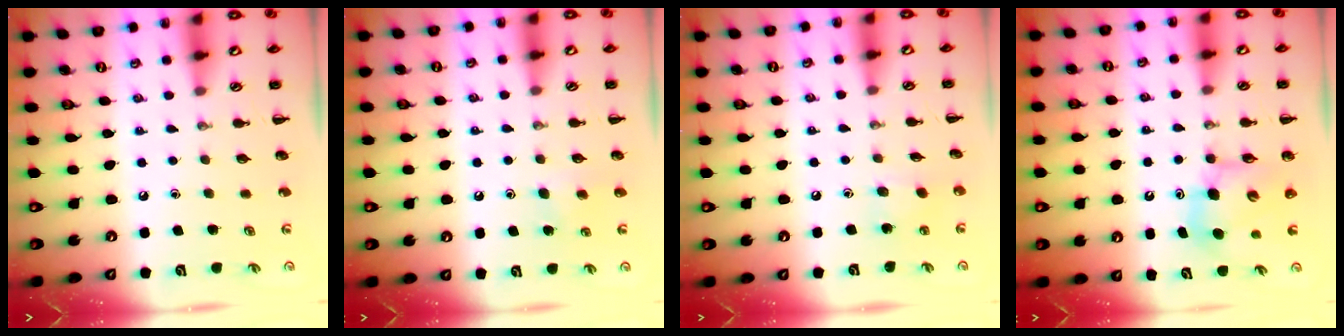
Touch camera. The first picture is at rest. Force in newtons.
{"total": 4.8, "press": 4.5, "slide": 1.7}
{"total": 4.6, "press": 4.5, "slide": 0.9}
{"total": 8.5, "press": 8.4, "slide": 1.8}